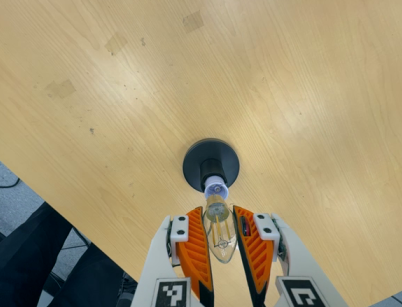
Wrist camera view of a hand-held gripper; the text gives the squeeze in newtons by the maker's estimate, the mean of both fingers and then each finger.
{"total": 15.6, "left": 16.9, "right": 14.2}